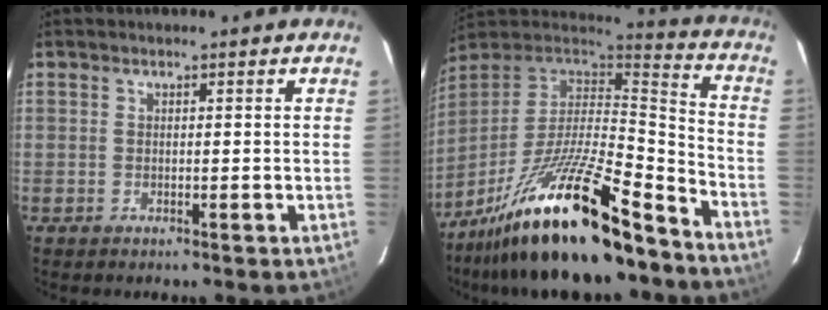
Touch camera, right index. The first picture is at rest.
{"total": 25.9, "force": [-18.8, 5.1, 17.1], "torque": [-0.306, -0.034, -0.312]}